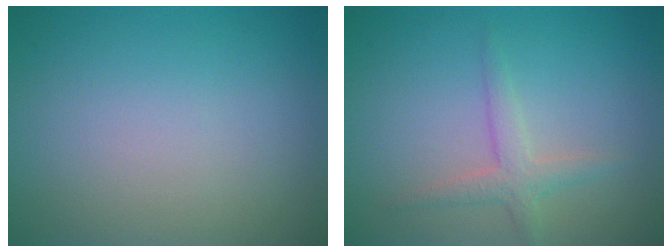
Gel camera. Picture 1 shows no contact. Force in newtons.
{"total": 2.2, "press": 2.2, "slide": 0.1}